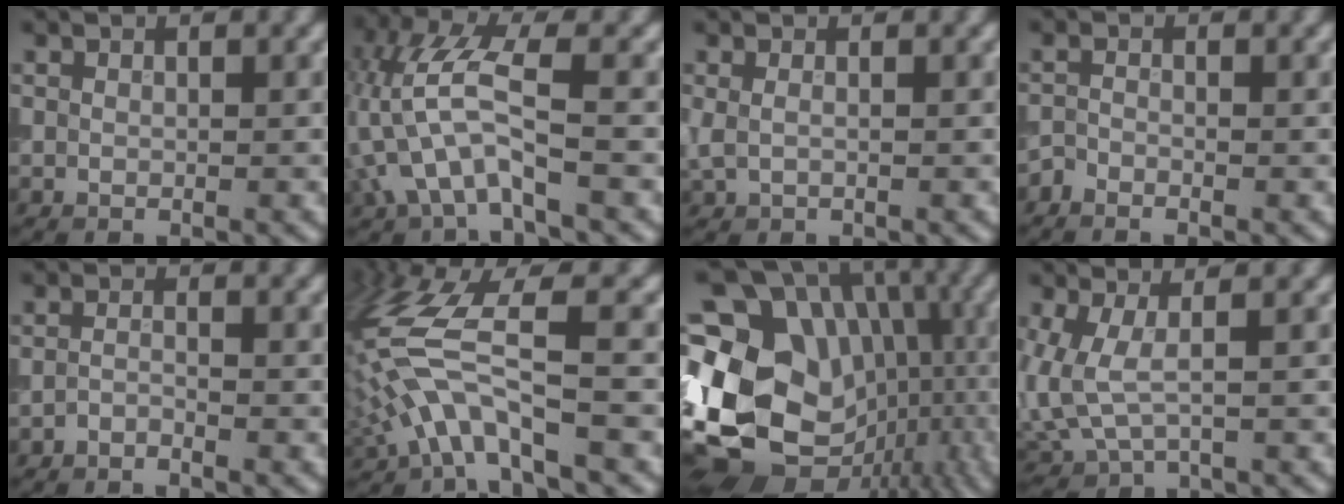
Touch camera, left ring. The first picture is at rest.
{"total": 6.2, "force": [-1.4, 2.5, 5.5], "torque": [-0.131, 0.014, -0.030]}
{"total": 0.8, "force": [0.1, 0.4, 0.7], "torque": [-0.020, -0.001, 0.000]}
{"total": 1.0, "force": [-0.9, 0.2, 0.4], "torque": [-0.011, -0.002, -0.024]}
{"total": 1.0, "force": [-0.9, 0.1, 0.5], "torque": [-0.008, -0.001, -0.022]}
{"total": 7.6, "force": [-1.5, 2.5, 7.0], "torque": [-0.158, 0.012, -0.038]}
{"total": 21.0, "force": [-3.5, 16.4, 12.7], "torque": [-0.235, -0.014, -0.035]}
{"total": 3.5, "force": [0.3, 1.7, 3.0], "torque": [-0.094, -0.013, 0.007]}